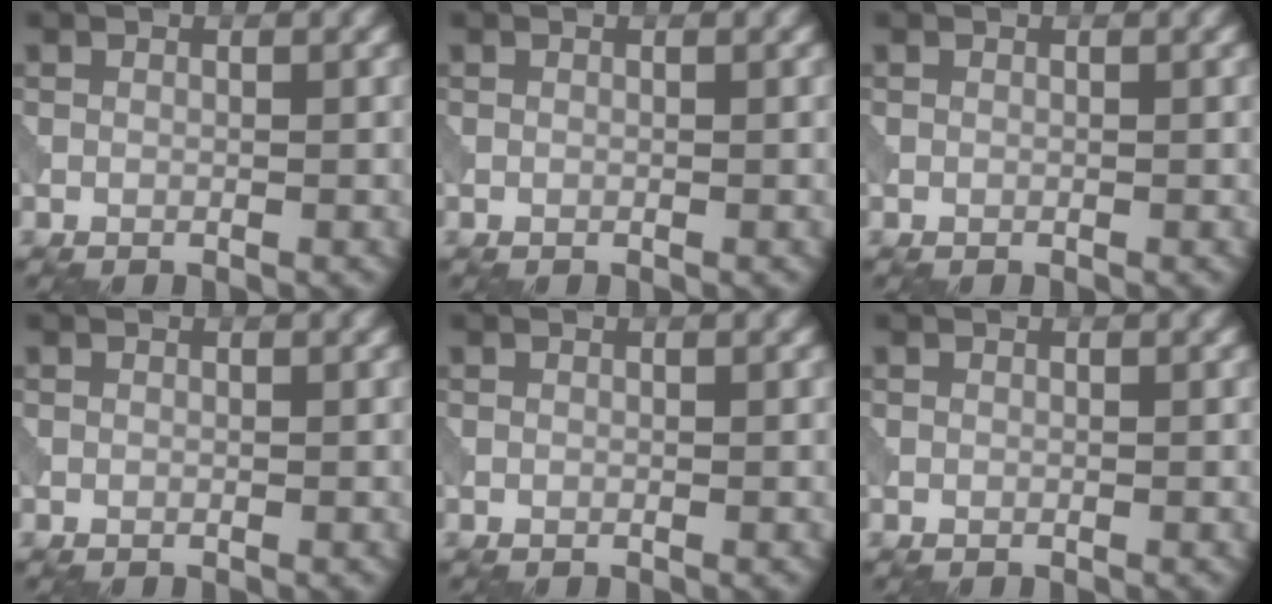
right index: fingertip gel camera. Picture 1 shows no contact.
{"total": 0.0}
{"total": 0.0}
{"total": 0.0}
{"total": 0.0}
{"total": 0.0}